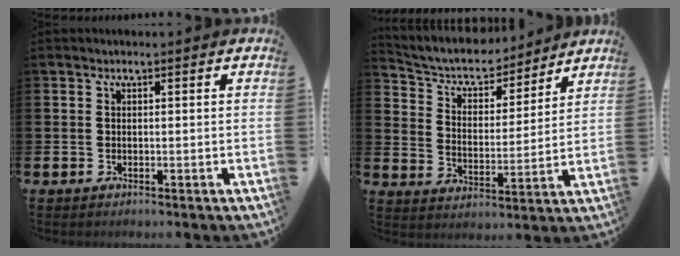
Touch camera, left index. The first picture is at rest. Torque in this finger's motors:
{"motor_torque": [1.00, -1.14, 0.34, 0.10]}